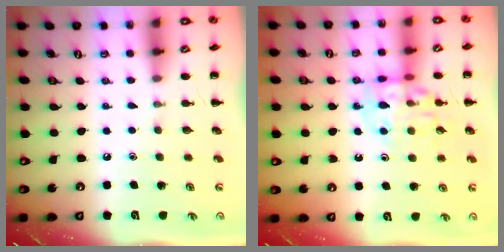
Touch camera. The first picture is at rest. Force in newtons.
{"total": 12.3, "press": 12.2, "slide": 1.3}